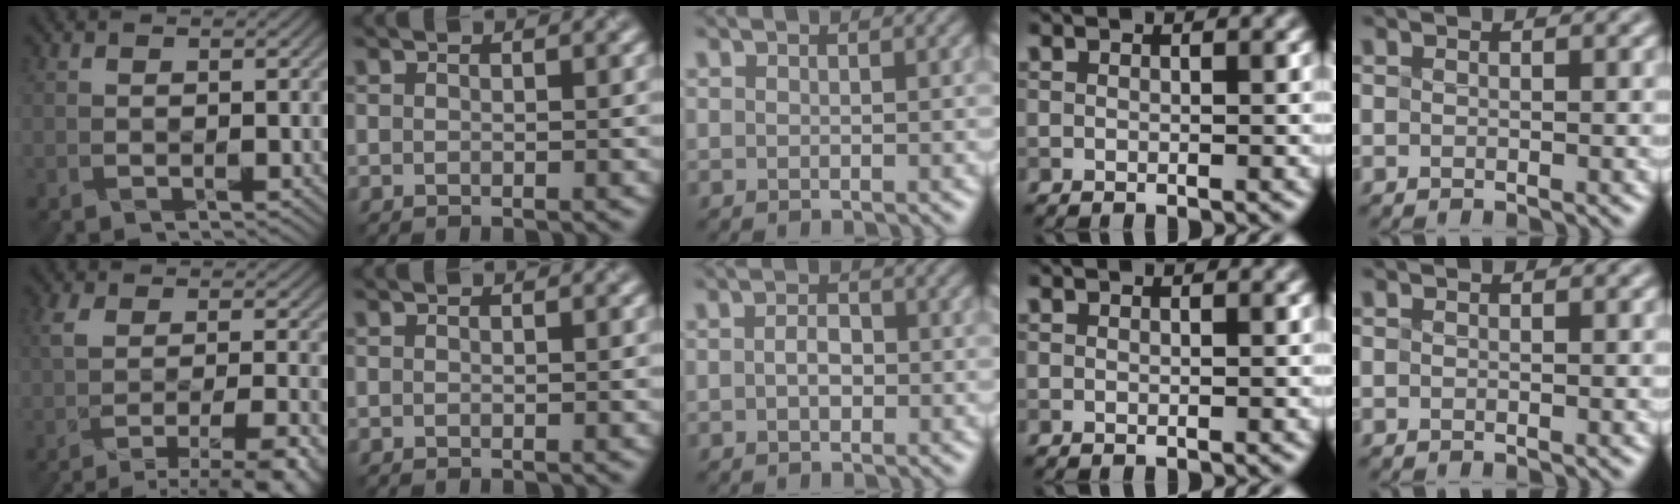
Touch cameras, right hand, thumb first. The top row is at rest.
{"thumb": {"total": 7.4, "force": [-4.1, 2.1, 5.9], "torque": [-0.079, -0.015, -0.065]}, "middle": {"total": 1.8, "force": [-0.1, 1.1, 1.4], "torque": [-0.025, 0.004, -0.005]}}